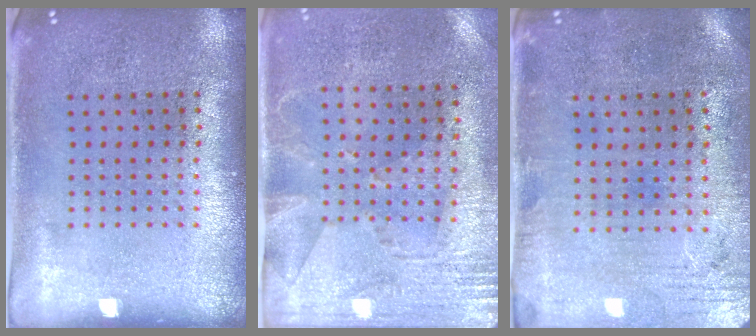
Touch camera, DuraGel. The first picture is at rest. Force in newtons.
{"total": 2.8, "press": 2.3, "slide": 1.5}
{"total": 0.6, "press": 0.4, "slide": 0.5}